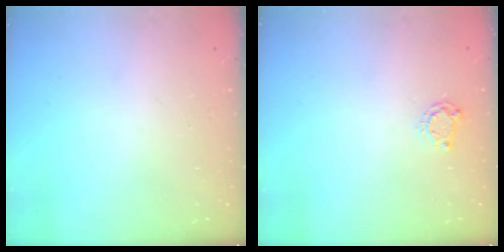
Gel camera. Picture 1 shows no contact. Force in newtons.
{"total": 4.2, "press": 4.2, "slide": 0.5}